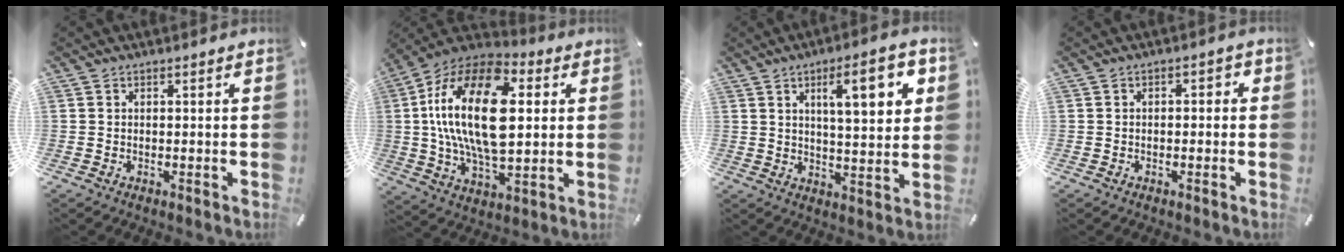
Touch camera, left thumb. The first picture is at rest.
{"total": 25.1, "force": [3.8, 13.6, 20.7], "torque": [-0.417, 0.001, 0.056]}
{"total": 13.5, "force": [5.6, 4.1, 11.6], "torque": [-0.163, -0.013, 0.081]}
{"total": 1.6, "force": [-1.0, 0.9, 0.9], "torque": [-0.017, 0.010, -0.022]}